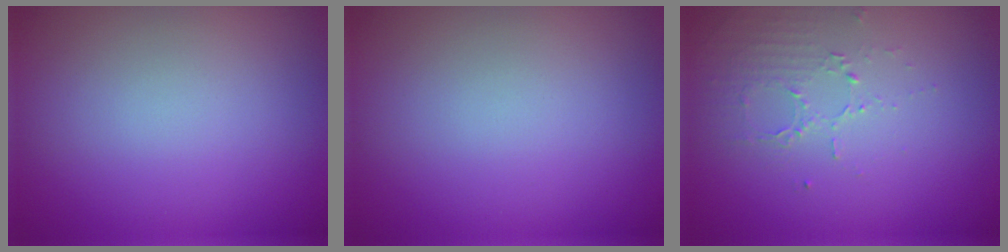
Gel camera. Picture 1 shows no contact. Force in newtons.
{"total": 0.0}
{"total": 1.4, "press": 0.8, "slide": 1.2}